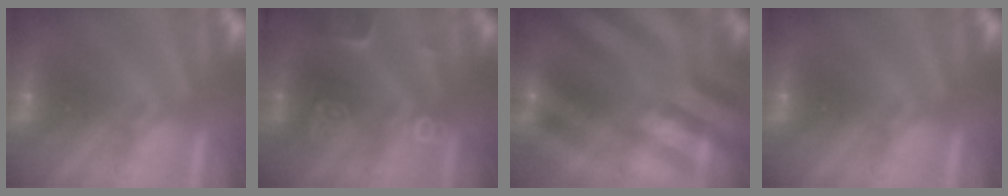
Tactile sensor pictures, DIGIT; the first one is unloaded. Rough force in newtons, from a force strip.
{"total": 2.5}
{"total": 2.6}
{"total": 0.0}